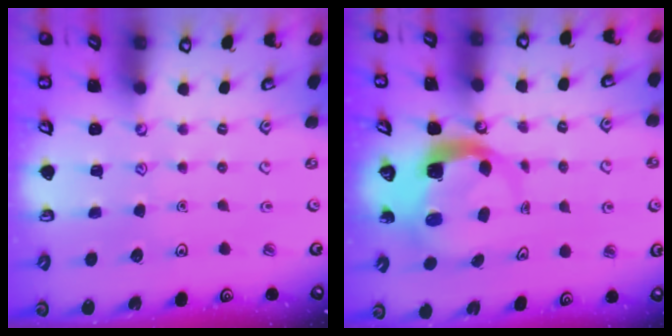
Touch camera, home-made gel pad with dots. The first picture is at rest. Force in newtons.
{"total": 5.1, "press": 5.1, "slide": 0.7}